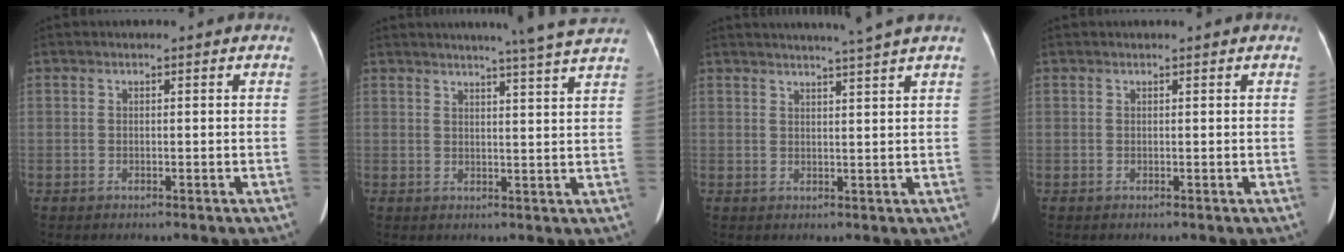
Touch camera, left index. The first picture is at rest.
{"total": 8.8, "force": [7.8, -1.6, 3.7], "torque": [-0.053, -0.009, 0.084]}
{"total": 5.8, "force": [5.0, -1.7, 2.4], "torque": [-0.035, -0.002, 0.063]}
{"total": 0.9, "force": [0.9, 0.0, 0.2], "torque": [-0.005, 0.017, 0.016]}